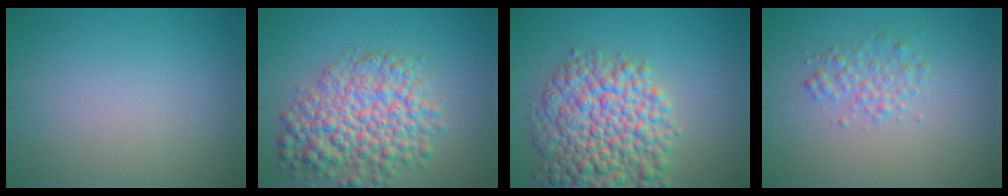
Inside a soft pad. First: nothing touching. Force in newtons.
{"total": 7.9, "press": 7.9, "slide": 0.3}
{"total": 9.7, "press": 9.7, "slide": 0.4}
{"total": 2.0, "press": 2.0, "slide": 0.0}